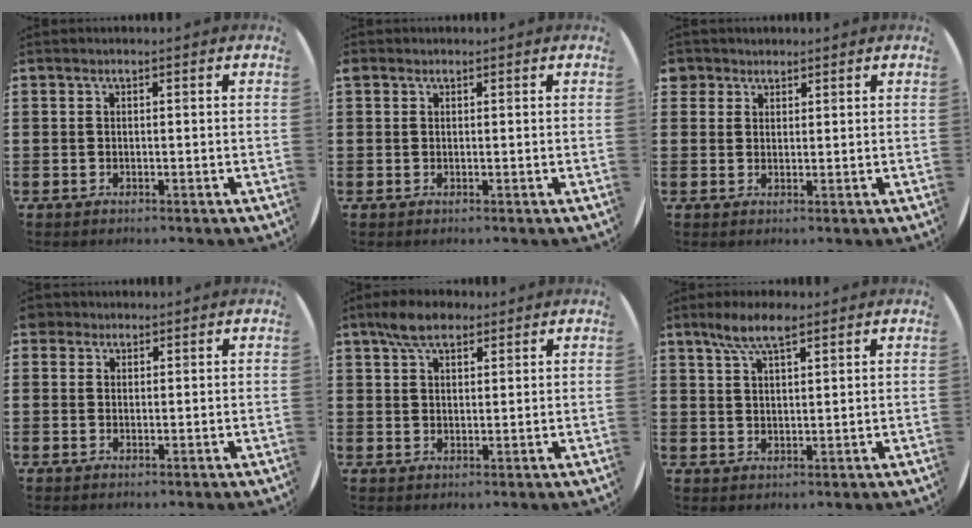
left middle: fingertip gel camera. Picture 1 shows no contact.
{"total": 0.5, "force": [0.5, 0.3, 0.0], "torque": [0.001, 0.003, 0.009]}
{"total": 2.2, "force": [1.7, 1.3, -0.1], "torque": [0.006, 0.003, 0.033]}
{"total": 1.6, "force": [1.3, 0.9, 0.1], "torque": [0.004, 0.001, 0.024]}
{"total": 5.1, "force": [3.9, 2.2, 2.4], "torque": [-0.047, 0.001, 0.072]}
{"total": 5.5, "force": [4.1, 1.5, 3.5], "torque": [-0.068, -0.002, 0.070]}